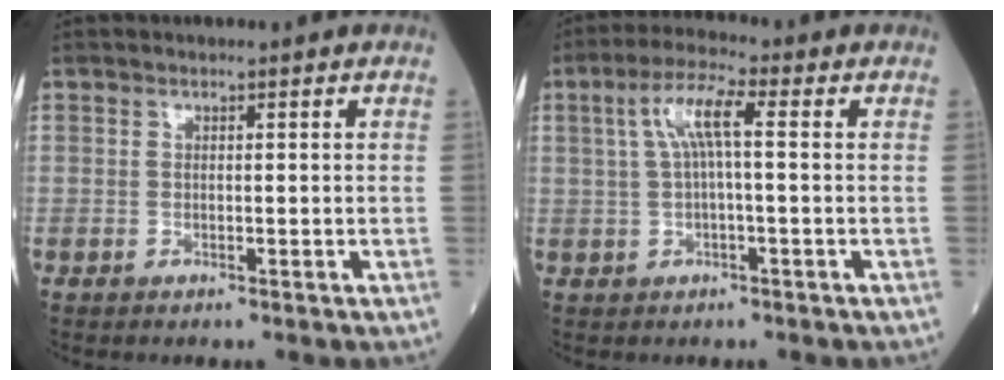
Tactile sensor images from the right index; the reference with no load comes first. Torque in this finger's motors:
{"motor_torque": [0.24, 0.08, 0.16, 0.08]}